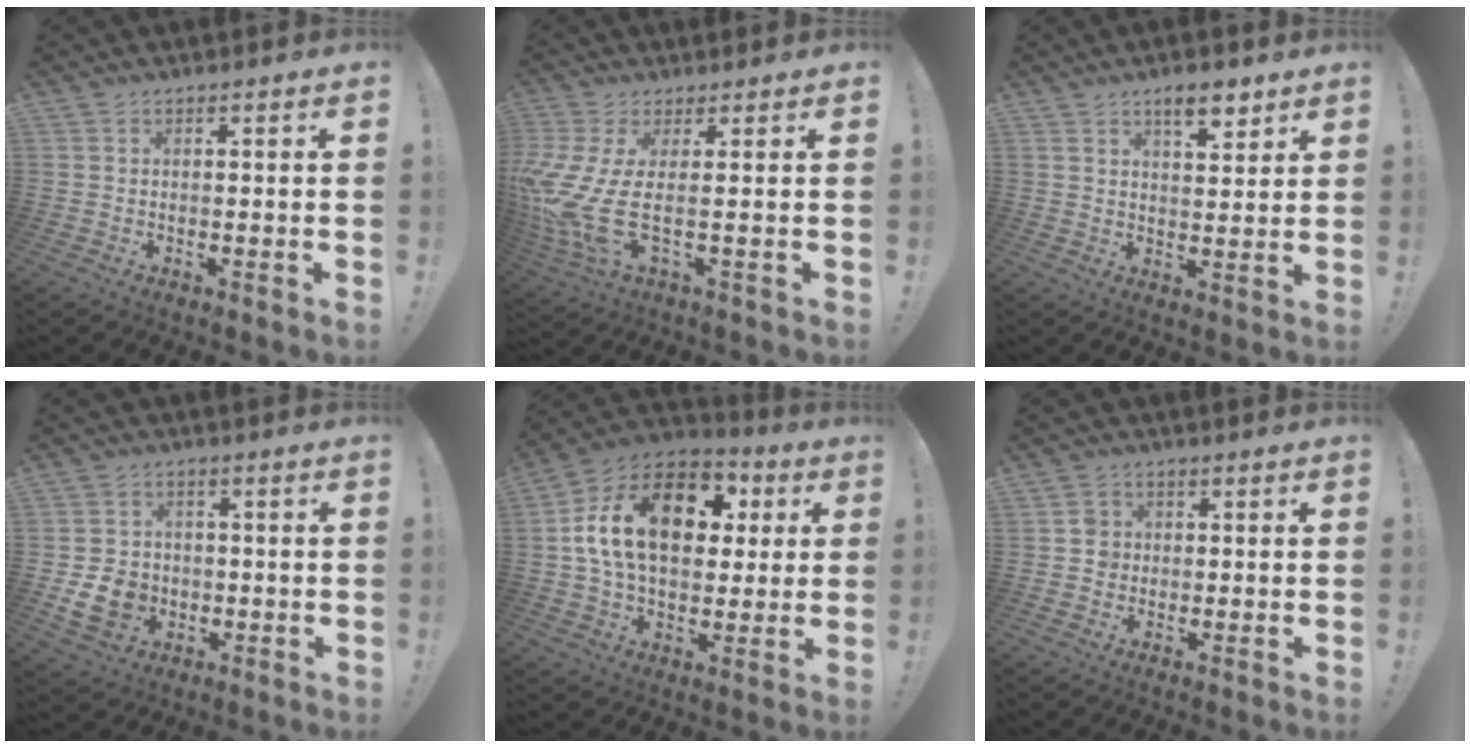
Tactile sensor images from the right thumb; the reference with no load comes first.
{"total": 12.5, "force": [-0.1, 3.2, 12.1], "torque": [-0.264, -0.032, -0.002]}
{"total": 7.1, "force": [4.8, 2.5, 4.5], "torque": [-0.049, -0.024, 0.077]}
{"total": 10.2, "force": [-2.2, 8.5, 5.1], "torque": [-0.092, 0.017, -0.032]}
{"total": 21.2, "force": [4.5, 13.9, 15.3], "torque": [-0.256, 0.001, 0.077]}
{"total": 3.8, "force": [-0.4, 3.5, 1.3], "torque": [-0.012, 0.007, -0.009]}